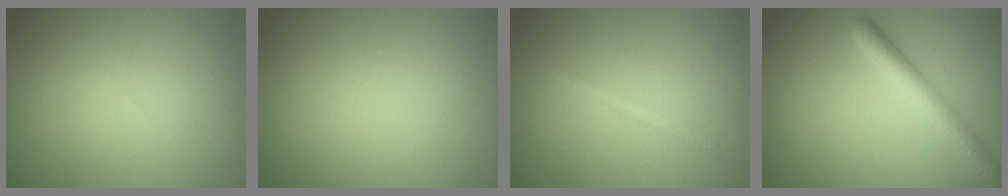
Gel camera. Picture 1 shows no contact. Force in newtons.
{"total": 0.0}
{"total": 1.1, "press": 1.1, "slide": 0.0}
{"total": 4.0, "press": 4.0, "slide": 0.1}